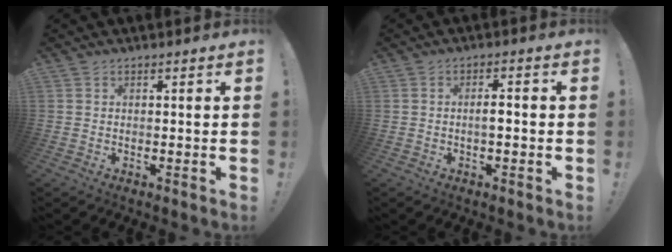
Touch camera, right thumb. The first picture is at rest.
{"total": 3.0, "force": [-0.8, 0.8, 2.8], "torque": [-0.040, 0.005, -0.018]}